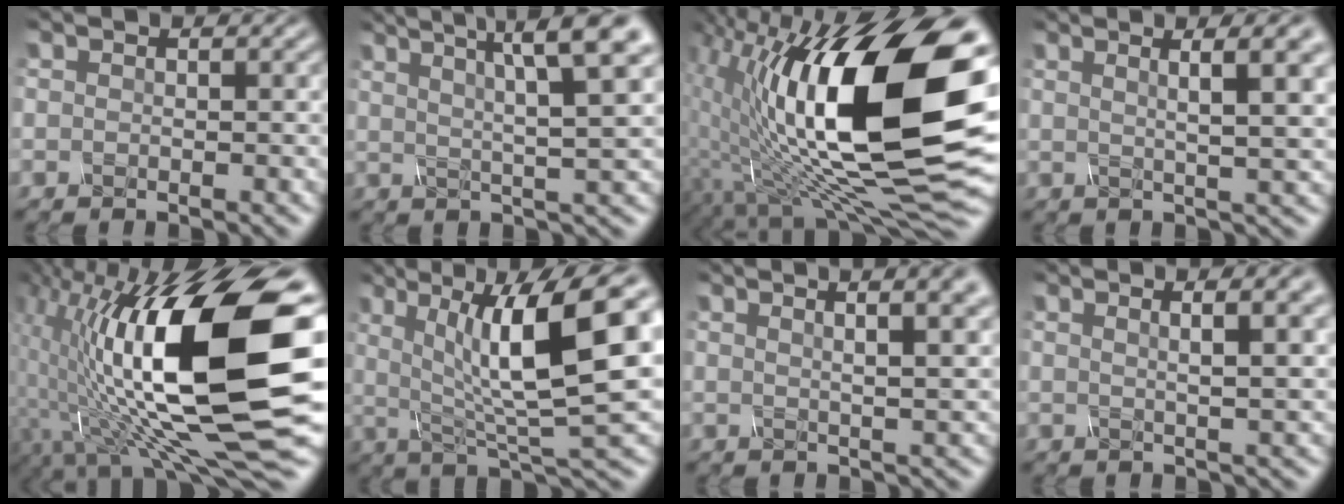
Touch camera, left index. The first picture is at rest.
{"total": 8.4, "force": [4.5, 1.6, 7.0], "torque": [-0.099, 0.025, 0.060]}
{"total": 18.0, "force": [1.8, 6.3, 16.7], "torque": [-0.259, 0.001, 0.023]}
{"total": 7.7, "force": [3.7, 2.1, 6.4], "torque": [-0.058, 0.033, 0.023]}
{"total": 17.8, "force": [0.2, 5.3, 17.0], "torque": [-0.279, 0.016, -0.004]}
{"total": 12.3, "force": [2.6, 3.0, 11.6], "torque": [-0.181, 0.006, 0.046]}
{"total": 9.8, "force": [5.4, 3.8, 7.2], "torque": [-0.053, 0.053, 0.037]}
{"total": 7.0, "force": [3.6, 2.3, 5.5], "torque": [-0.043, 0.035, 0.013]}